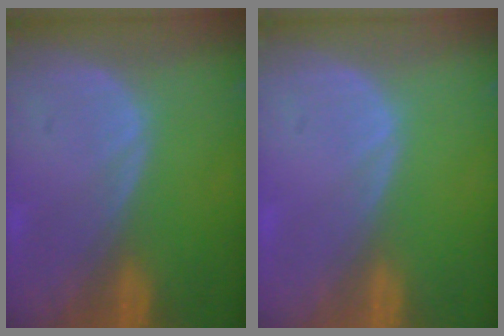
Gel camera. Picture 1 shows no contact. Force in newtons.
{"total": 0.0}